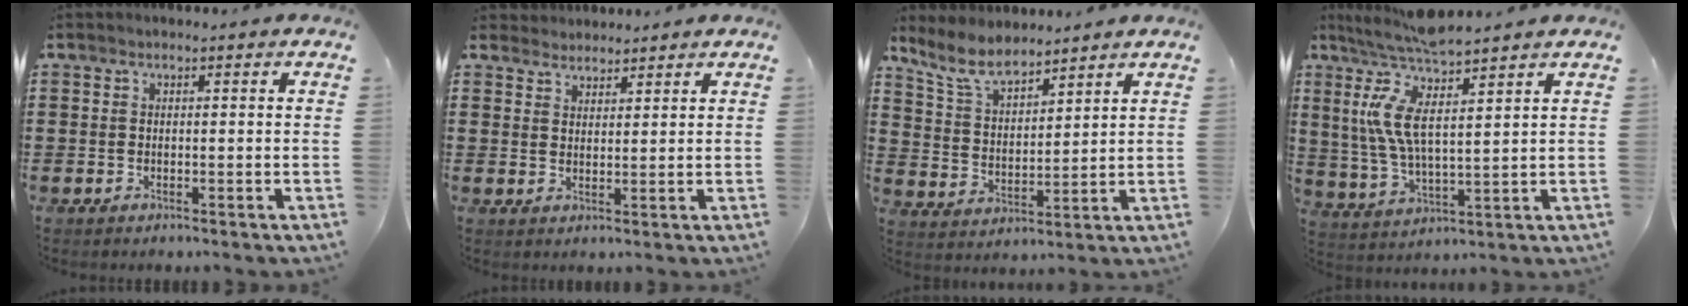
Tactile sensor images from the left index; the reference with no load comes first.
{"total": 2.7, "force": [2.5, 0.8, -0.4], "torque": [-0.001, -0.001, 0.048]}
{"total": 6.9, "force": [6.1, 1.8, 2.6], "torque": [-0.077, -0.017, 0.113]}
{"total": 9.7, "force": [6.0, 1.5, 7.4], "torque": [-0.182, -0.039, 0.099]}